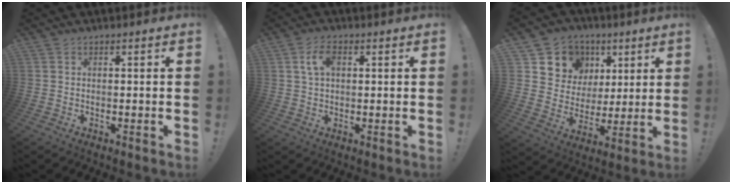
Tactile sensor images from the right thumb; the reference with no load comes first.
{"total": 5.9, "force": [1.8, 3.7, 4.2], "torque": [-0.074, 0.006, 0.032]}
{"total": 11.2, "force": [4.9, 9.9, 2.0], "torque": [-0.030, -0.033, 0.113]}